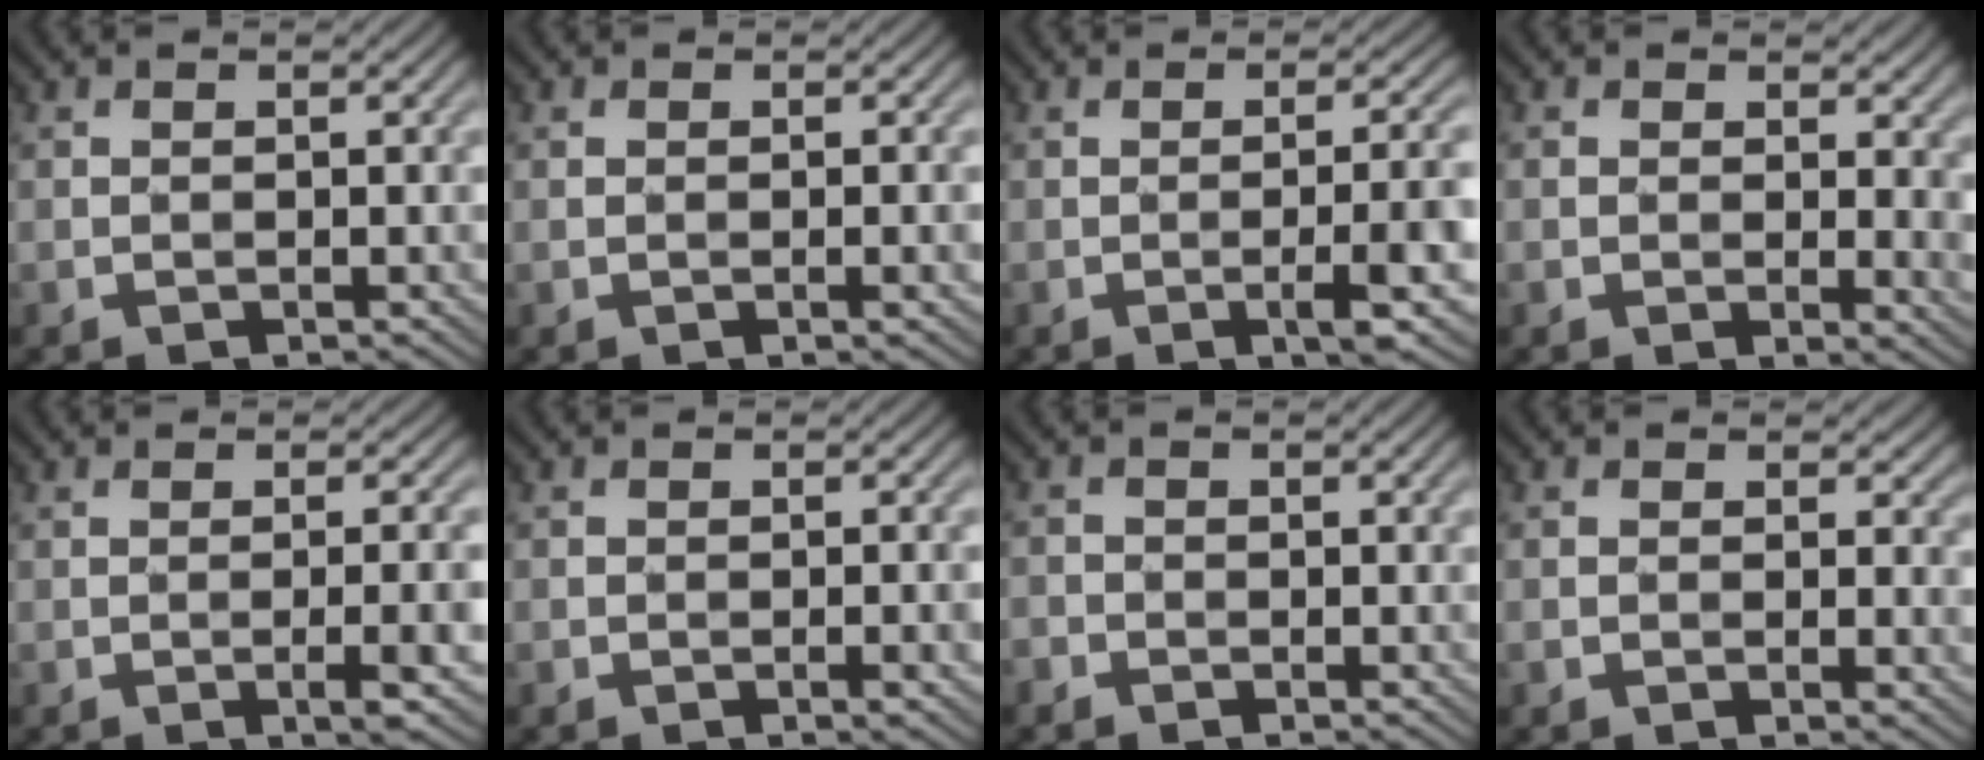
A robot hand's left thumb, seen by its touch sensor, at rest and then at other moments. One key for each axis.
{"total": 1.1, "fx": -0.3, "fy": -0.1, "fz": 1.1, "tx": -0.023, "ty": 0.000, "tz": -0.005}
{"total": 6.7, "fx": -2.0, "fy": 0.9, "fz": 6.3, "tx": -0.094, "ty": 0.007, "tz": -0.026}
{"total": 5.2, "fx": 0.9, "fy": 3.2, "fz": 4.1, "tx": -0.055, "ty": -0.009, "tz": 0.016}
{"total": 4.3, "fx": -1.3, "fy": 0.4, "fz": 4.1, "tx": -0.065, "ty": 0.004, "tz": -0.018}
{"total": 1.4, "fx": -0.7, "fy": 0.2, "fz": 1.1, "tx": -0.016, "ty": 0.001, "tz": -0.008}
{"total": 1.6, "fx": -1.1, "fy": 1.1, "fz": 0.5, "tx": -0.009, "ty": -0.003, "tz": -0.022}
{"total": 2.7, "fx": 0.5, "fy": 1.8, "fz": 2.0, "tx": -0.035, "ty": -0.009, "tz": 0.007}